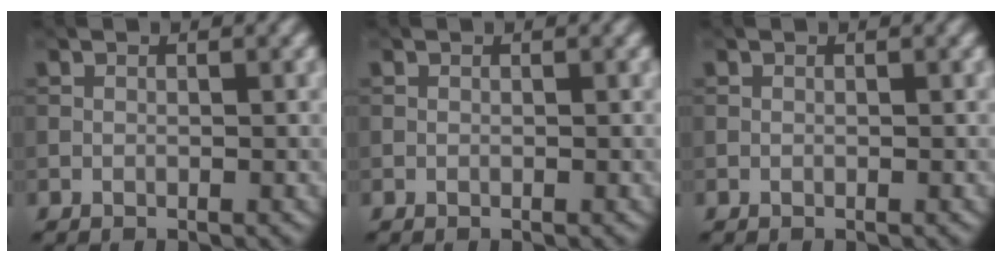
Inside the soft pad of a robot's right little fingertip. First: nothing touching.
{"total": 0.0}
{"total": 0.0}